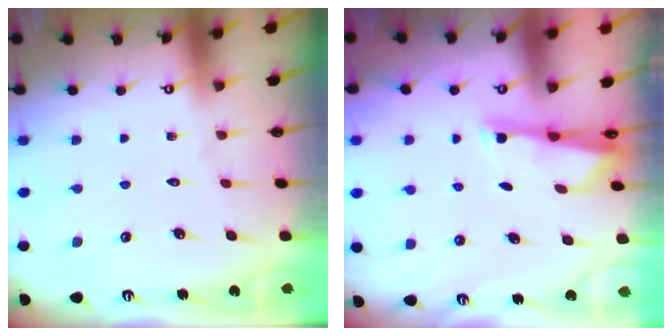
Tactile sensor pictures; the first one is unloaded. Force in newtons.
{"total": 2.8, "press": 2.7, "slide": 0.4}